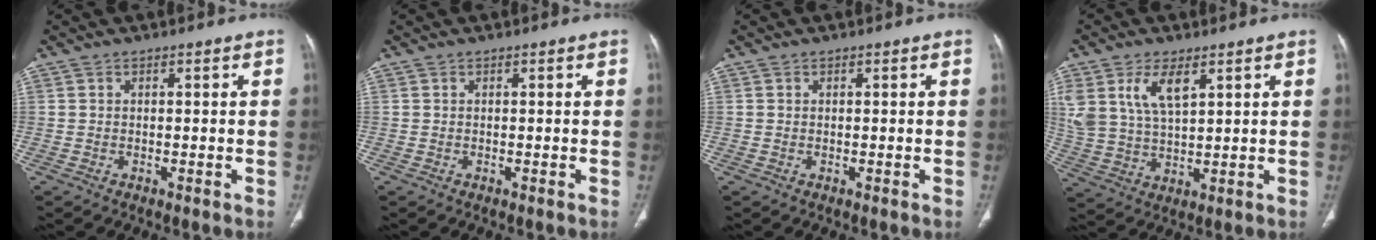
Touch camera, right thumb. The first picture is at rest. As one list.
[{"total": 0.0}, {"total": 0.0}, {"total": 9.6, "force": [4.6, 4.7, 7.0], "torque": [-0.142, -0.012, 0.100]}]